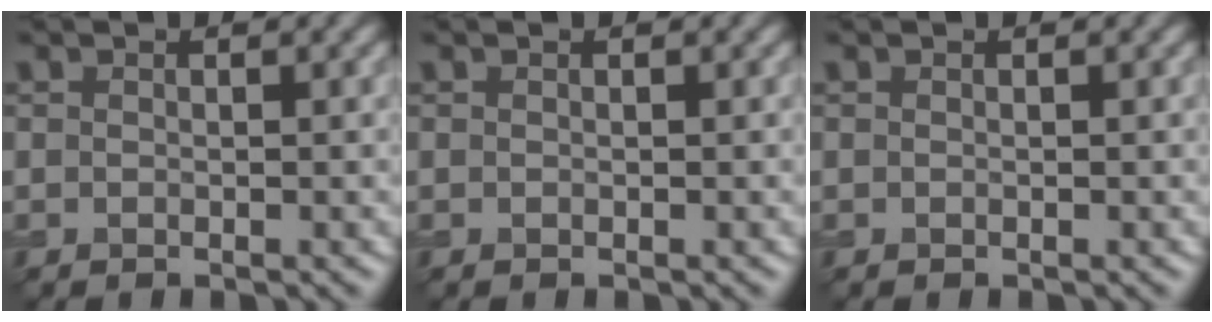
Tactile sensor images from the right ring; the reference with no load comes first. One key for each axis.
{"total": 0.0}
{"total": 0.0}